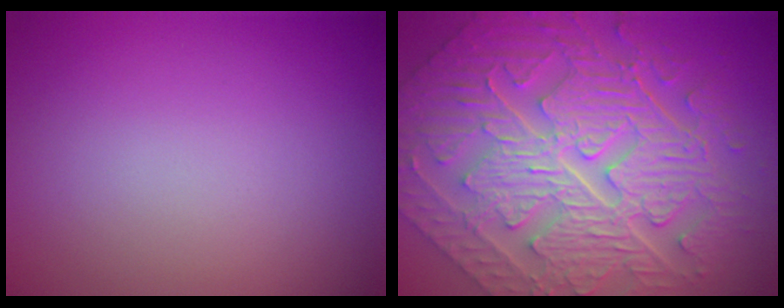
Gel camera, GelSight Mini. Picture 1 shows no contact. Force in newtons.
{"total": 11.0, "press": 7.8, "slide": 7.8}